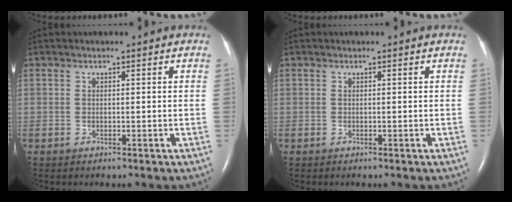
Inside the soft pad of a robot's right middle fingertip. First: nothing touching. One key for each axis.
{"total": 0.0}